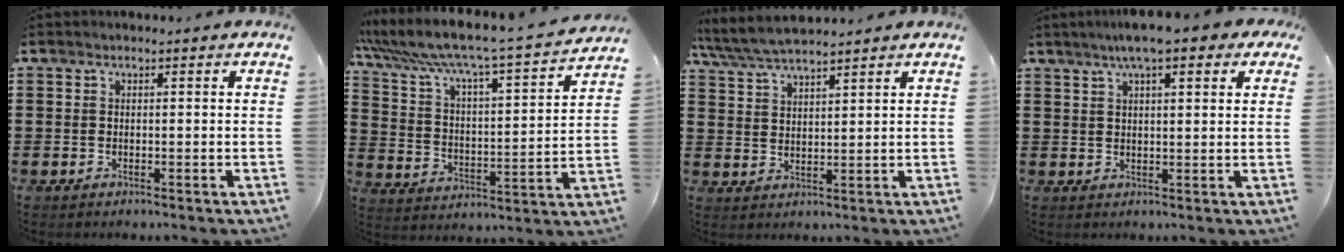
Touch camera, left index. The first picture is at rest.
{"total": 6.1, "force": [5.5, 0.1, 2.6], "torque": [-0.081, -0.054, 0.083]}
{"total": 4.9, "force": [4.5, 0.8, 1.7], "torque": [-0.049, -0.014, 0.083]}
{"total": 6.0, "force": [4.0, 1.0, 4.4], "torque": [-0.088, 0.004, 0.067]}